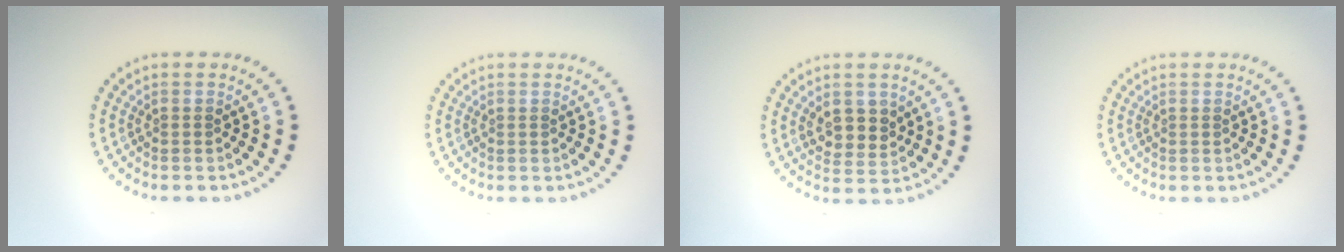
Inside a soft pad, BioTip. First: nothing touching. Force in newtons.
{"total": 0.0}
{"total": 2.8, "press": 2.7, "slide": 0.7}
{"total": 0.0}